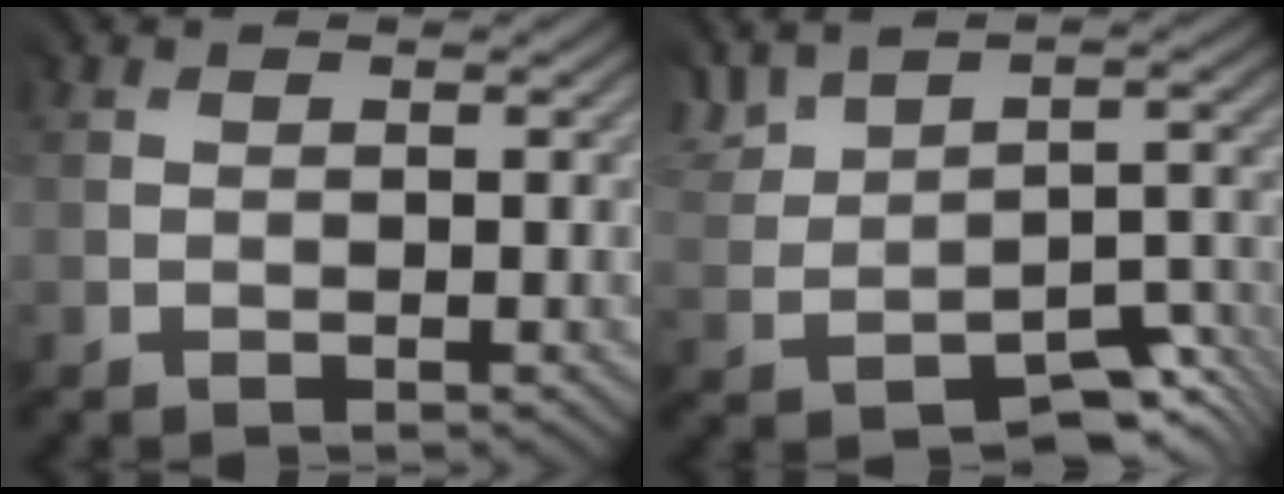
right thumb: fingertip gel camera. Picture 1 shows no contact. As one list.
[{"total": 3.5, "force": [0.4, 2.8, 2.1], "torque": [-0.039, -0.004, 0.011]}]